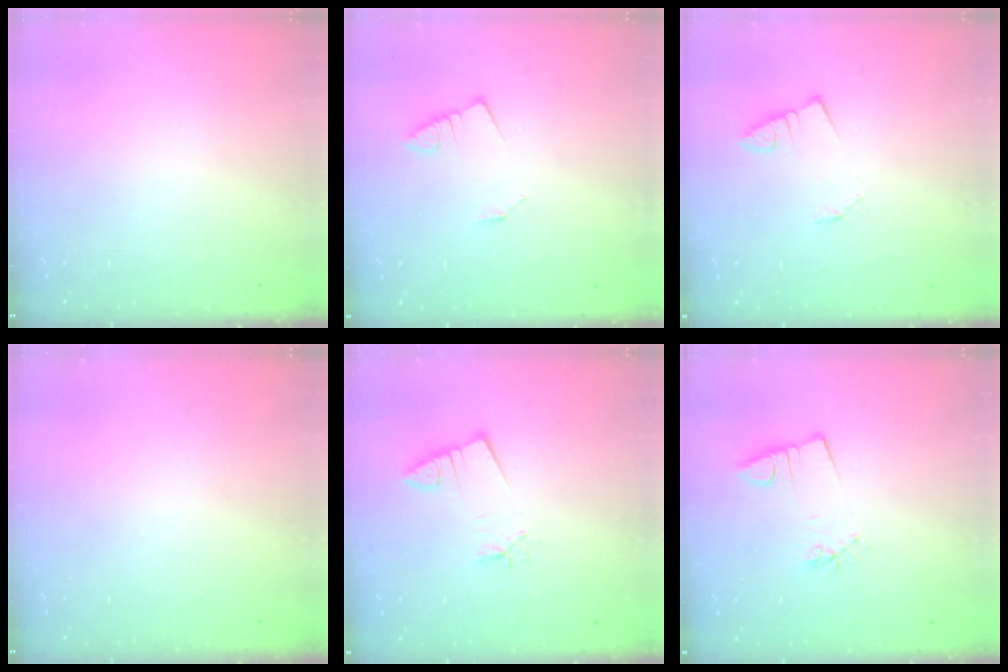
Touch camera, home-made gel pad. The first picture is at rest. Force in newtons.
{"total": 1.3, "press": 1.3, "slide": 0.1}
{"total": 1.2, "press": 1.2, "slide": 0.1}
{"total": 0.0}
{"total": 2.2, "press": 2.1, "slide": 0.2}
{"total": 3.0, "press": 2.4, "slide": 1.9}